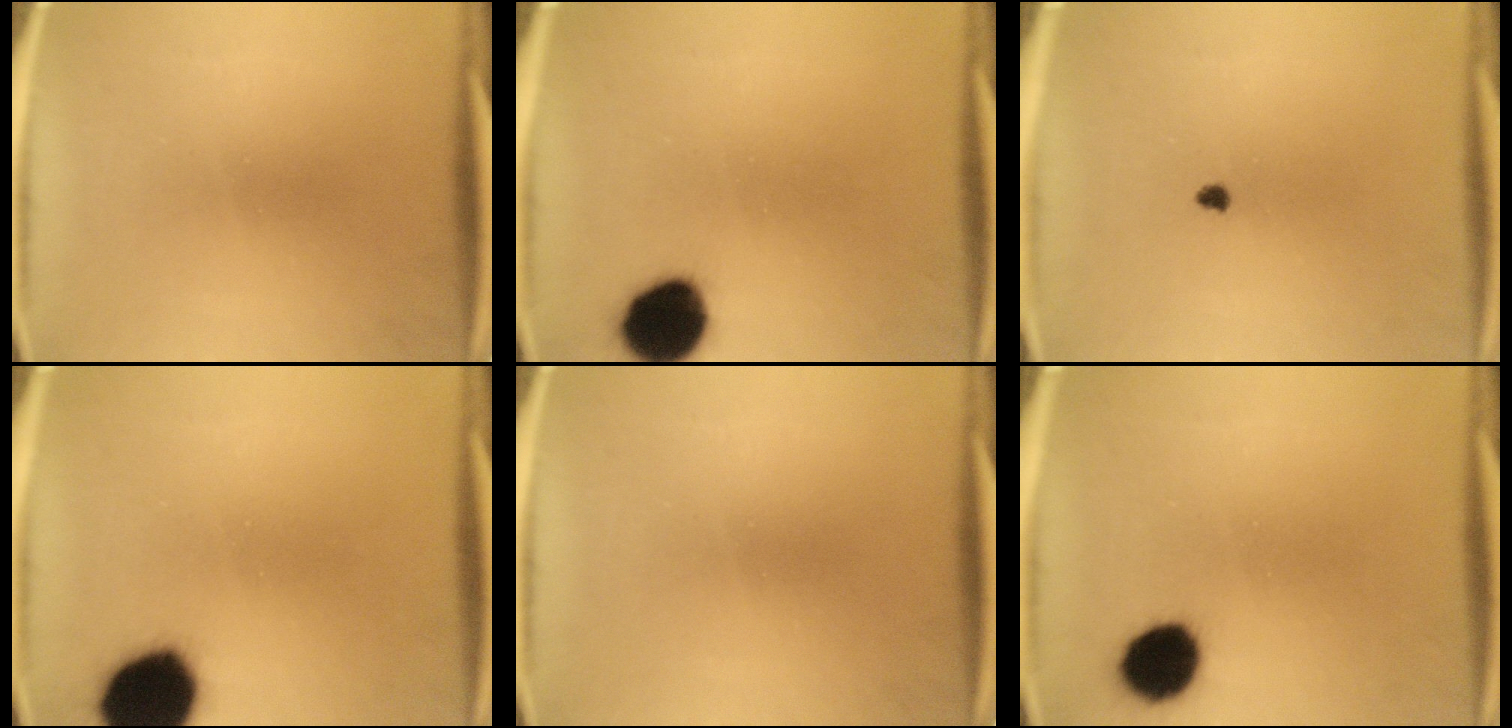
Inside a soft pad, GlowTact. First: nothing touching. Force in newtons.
{"total": 11.9}
{"total": 1.0}
{"total": 17.1}
{"total": 0.0}
{"total": 9.2}